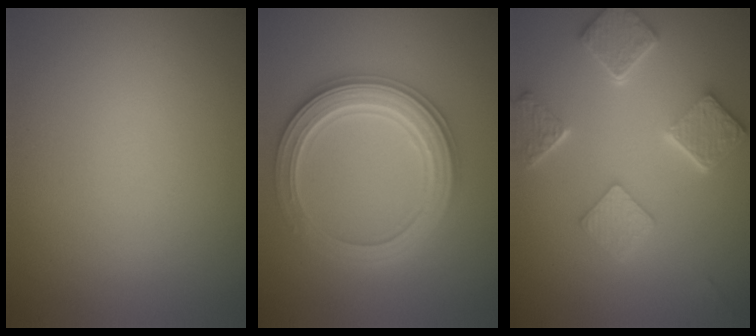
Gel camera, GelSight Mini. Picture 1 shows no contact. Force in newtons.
{"total": 5.3, "press": 5.2, "slide": 0.9}
{"total": 5.5, "press": 4.5, "slide": 3.3}